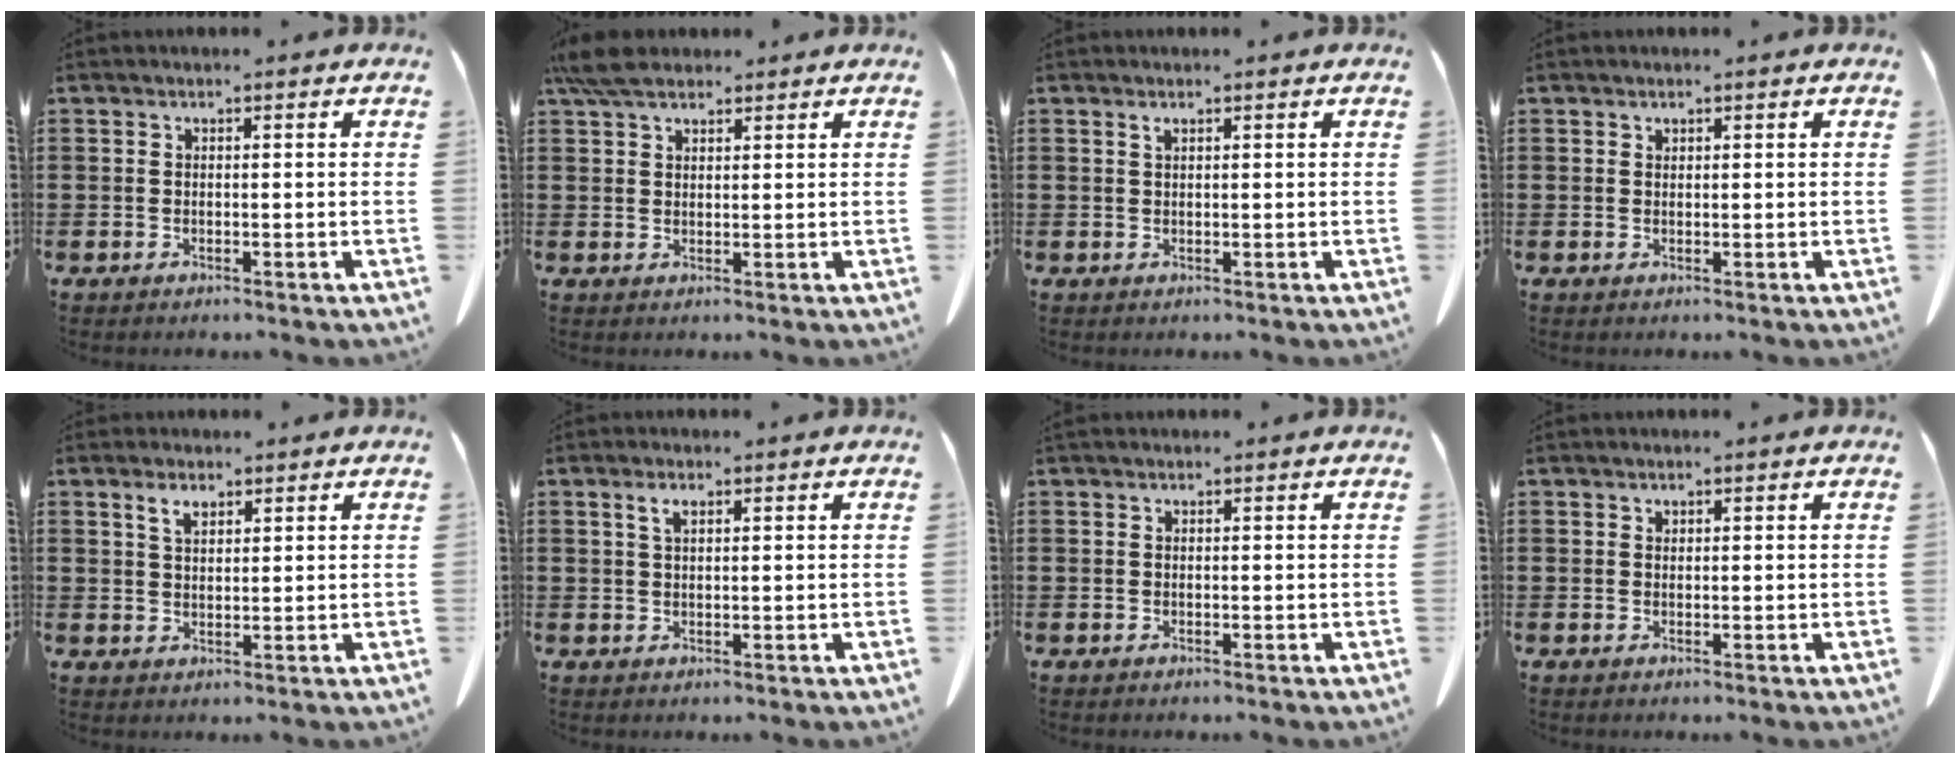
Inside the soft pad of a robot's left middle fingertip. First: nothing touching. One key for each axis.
{"total": 5.1, "fx": 4.1, "fy": 1.7, "fz": 2.5, "tx": -0.060, "ty": 0.003, "tz": 0.078}
{"total": 0.8, "fx": 0.6, "fy": 0.0, "fz": 0.6, "tx": -0.013, "ty": 0.000, "tz": 0.011}
{"total": 0.6, "fx": 0.6, "fy": 0.1, "fz": 0.0, "tx": -0.001, "ty": 0.000, "tz": 0.013}
{"total": 2.7, "fx": 1.9, "fy": 1.1, "fz": 1.6, "tx": -0.029, "ty": 0.001, "tz": 0.032}
{"total": 2.0, "fx": 1.0, "fy": 0.6, "fz": 1.6, "tx": -0.036, "ty": 0.004, "tz": 0.018}
{"total": 0.0}
{"total": 0.5, "fx": 0.5, "fy": 0.1, "fz": -0.1, "tx": 0.000, "ty": 0.000, "tz": 0.011}